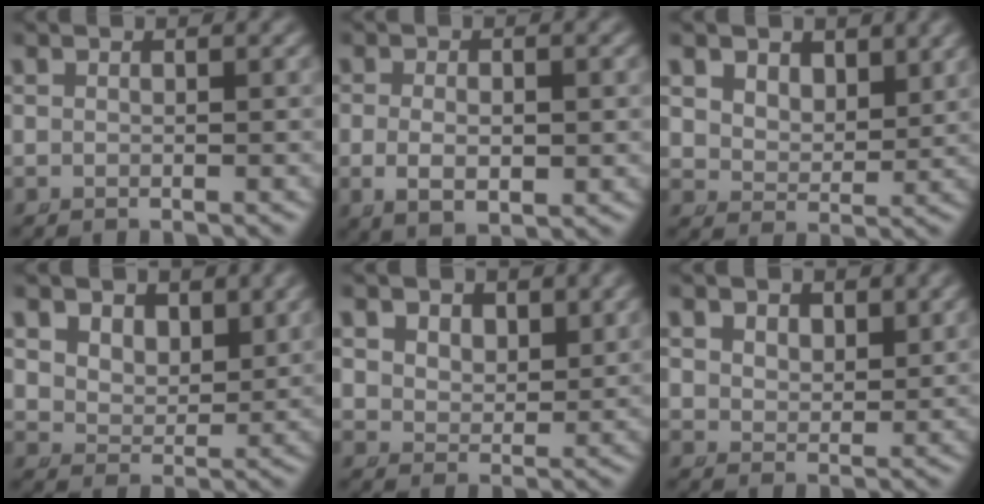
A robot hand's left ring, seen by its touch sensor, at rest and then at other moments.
{"total": 3.3, "force": [-0.7, 1.6, 2.8], "torque": [-0.058, -0.016, 0.002]}
{"total": 4.3, "force": [2.6, 3.0, 1.7], "torque": [-0.044, -0.017, 0.053]}
{"total": 5.1, "force": [2.8, 3.7, 2.1], "torque": [-0.053, -0.015, 0.052]}
{"total": 3.2, "force": [2.1, 2.0, 1.2], "torque": [-0.030, -0.016, 0.050]}
{"total": 2.4, "force": [1.8, 1.3, 0.9], "torque": [-0.022, -0.013, 0.046]}